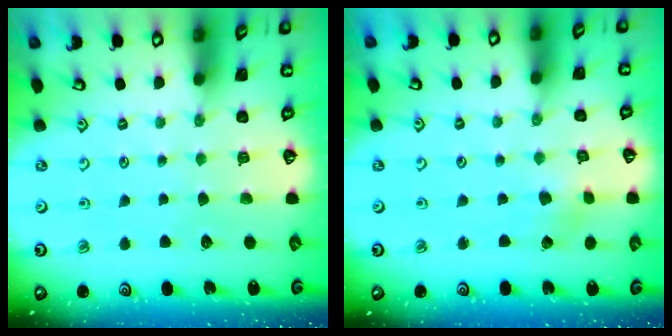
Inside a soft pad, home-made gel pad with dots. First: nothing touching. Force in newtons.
{"total": 2.0, "press": 2.0, "slide": 0.3}